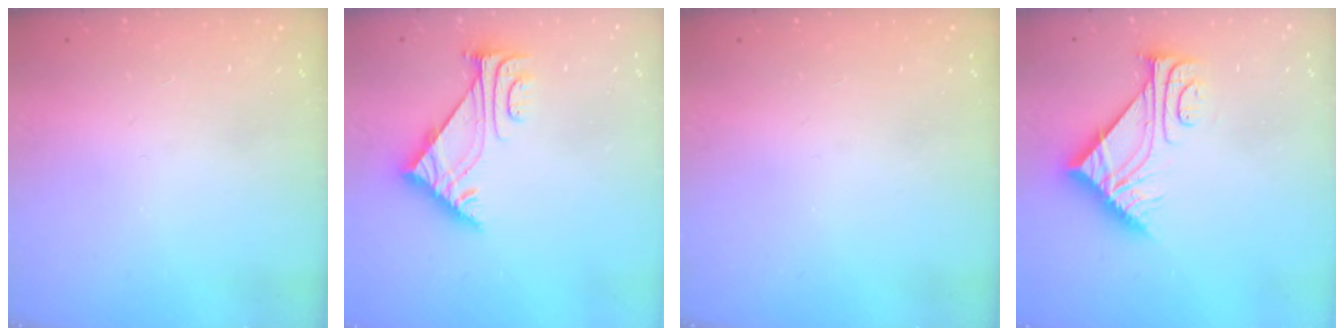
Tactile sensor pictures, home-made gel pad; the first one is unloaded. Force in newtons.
{"total": 6.2, "press": 6.1, "slide": 1.1}
{"total": 0.0}
{"total": 8.7, "press": 8.7, "slide": 0.1}